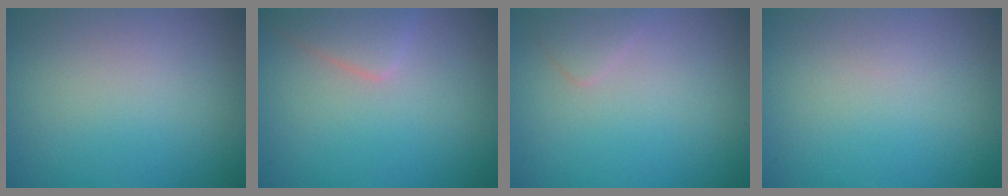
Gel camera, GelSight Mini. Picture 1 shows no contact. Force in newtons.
{"total": 2.7, "press": 2.7, "slide": 0.1}
{"total": 1.3, "press": 1.3, "slide": 0.1}
{"total": 0.0}